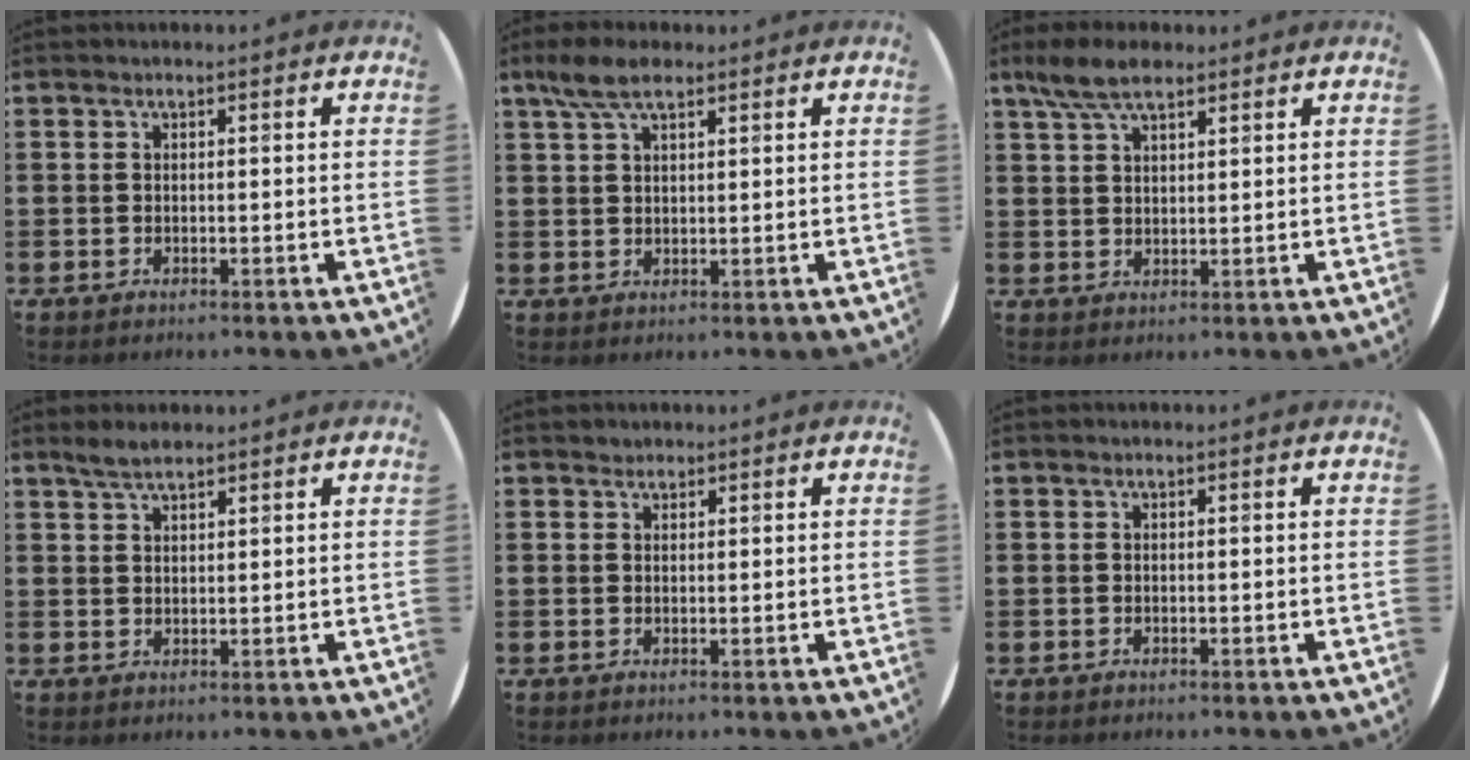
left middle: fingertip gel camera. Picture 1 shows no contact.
{"total": 4.7, "force": [3.3, 1.8, 2.9], "torque": [-0.063, 0.007, 0.060]}
{"total": 5.5, "force": [4.2, 1.9, 2.9], "torque": [-0.067, -0.001, 0.078]}
{"total": 2.7, "force": [2.3, 0.6, 1.2], "torque": [-0.026, 0.006, 0.042]}
{"total": 0.8, "force": [0.8, 0.3, -0.2], "torque": [0.003, 0.004, 0.015]}
{"total": 0.0}